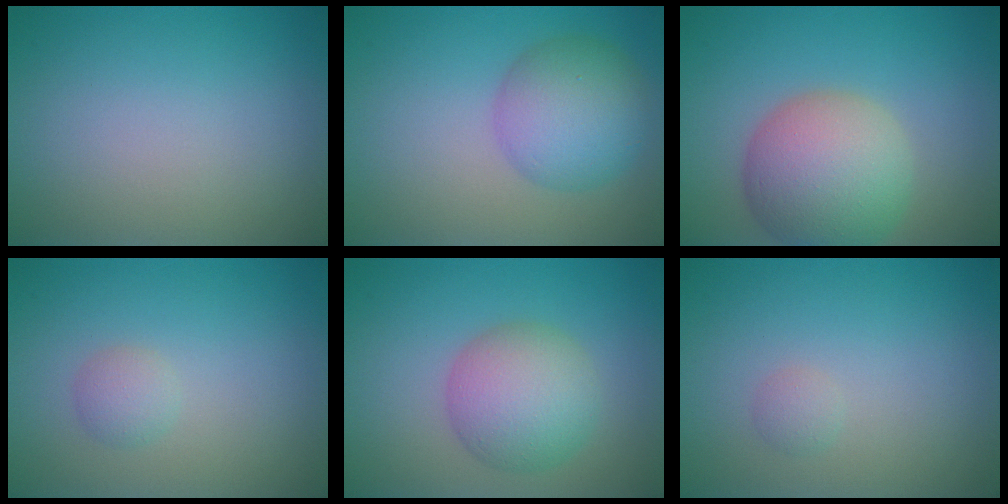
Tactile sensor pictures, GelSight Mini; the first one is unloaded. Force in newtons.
{"total": 5.7, "press": 5.7, "slide": 0.1}
{"total": 8.0, "press": 8.0, "slide": 0.5}
{"total": 1.4, "press": 1.4, "slide": 0.0}
{"total": 5.6, "press": 5.6, "slide": 0.2}
{"total": 0.7, "press": 0.7, "slide": 0.0}